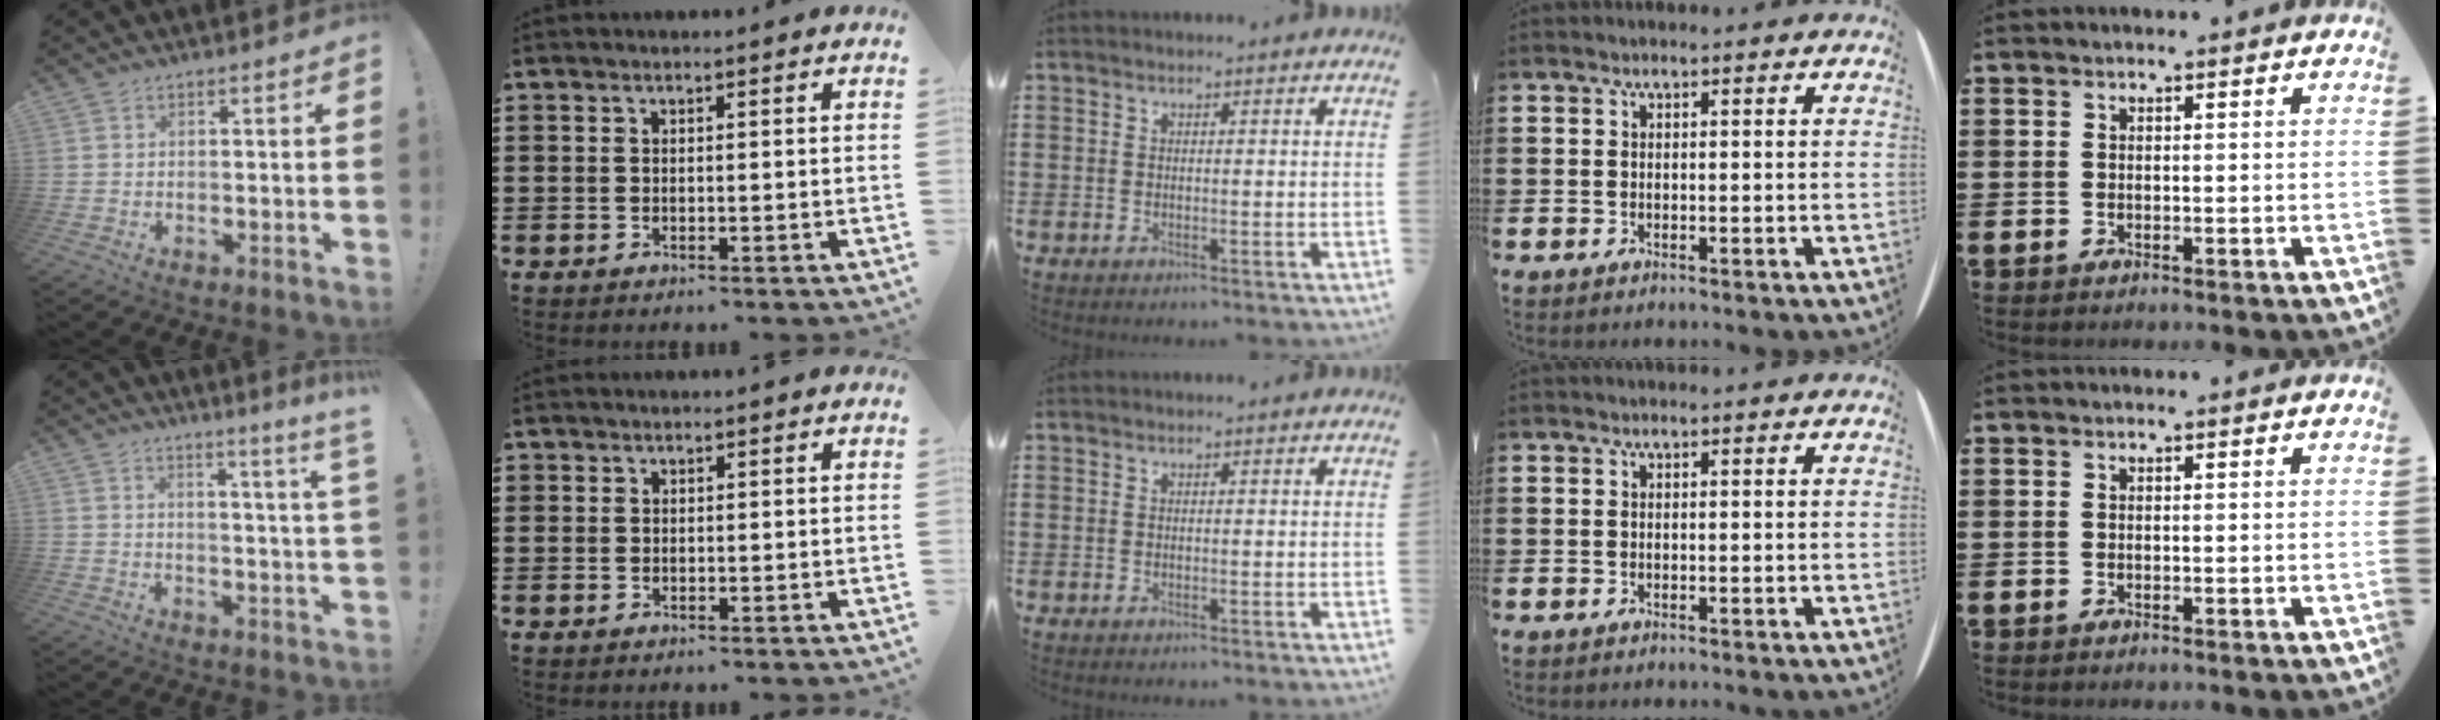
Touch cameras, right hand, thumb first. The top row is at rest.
{"thumb": {"total": 6.0, "force": [3.6, -1.5, 4.6], "torque": [-0.053, -0.035, 0.050]}, "index": {"total": 0.7, "force": [0.3, 0.7, 0.1], "torque": [-0.002, 0.003, 0.006]}}